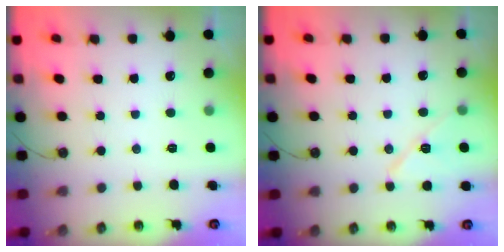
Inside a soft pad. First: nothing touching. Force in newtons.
{"total": 9.9, "press": 9.8, "slide": 1.5}